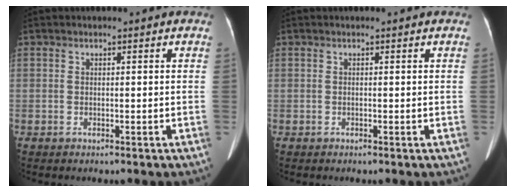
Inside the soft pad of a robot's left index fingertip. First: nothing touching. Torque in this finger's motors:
{"motor_torque": [-0.77, 0.17, -0.39, -0.02]}